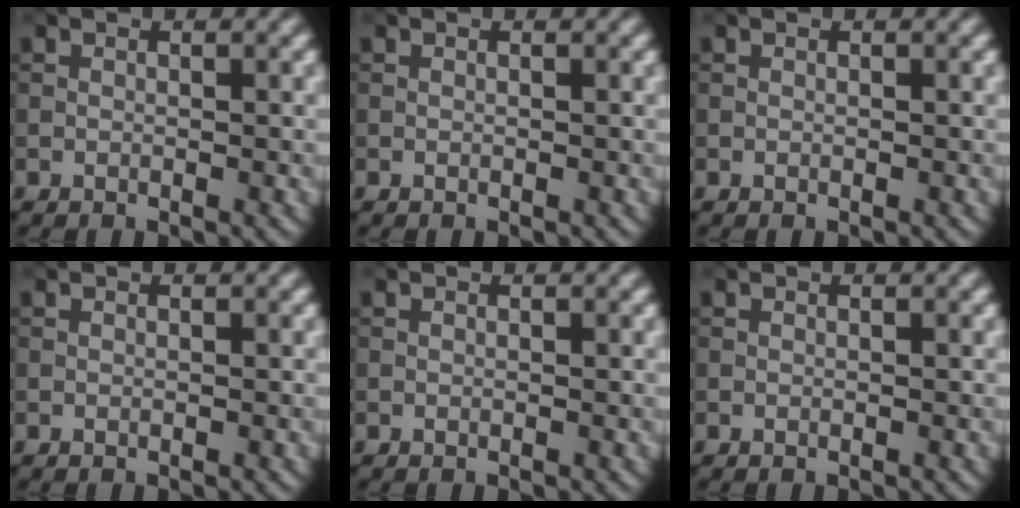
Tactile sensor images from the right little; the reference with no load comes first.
{"total": 0.0}
{"total": 0.0}
{"total": 0.0}
{"total": 0.0}
{"total": 0.0}